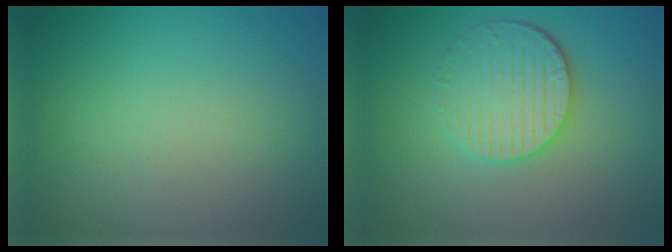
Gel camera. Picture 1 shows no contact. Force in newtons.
{"total": 4.0, "press": 3.4, "slide": 2.0}